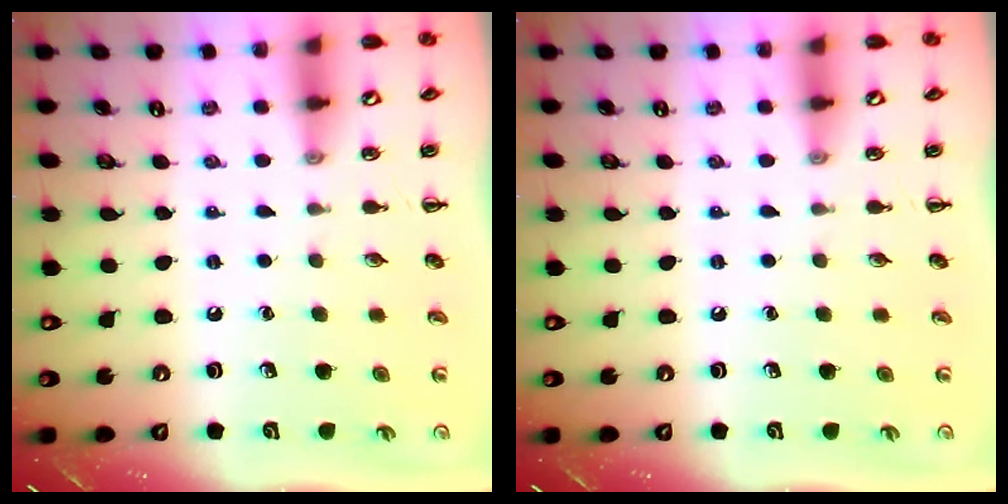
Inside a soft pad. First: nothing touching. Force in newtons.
{"total": 0.0}